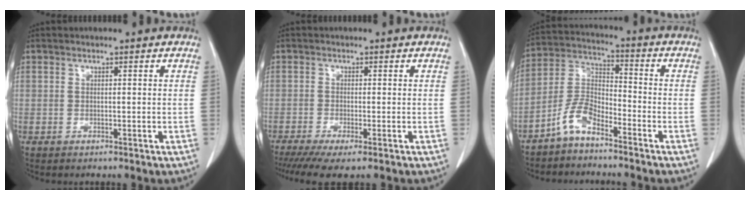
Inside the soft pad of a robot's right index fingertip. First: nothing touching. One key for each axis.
{"total": 6.0, "fx": -4.4, "fy": 0.6, "fz": 4.0, "tx": -0.059, "ty": -0.014, "tz": -0.071}
{"total": 6.6, "fx": -4.9, "fy": 2.2, "fz": 4.0, "tx": -0.095, "ty": 0.007, "tz": -0.103}